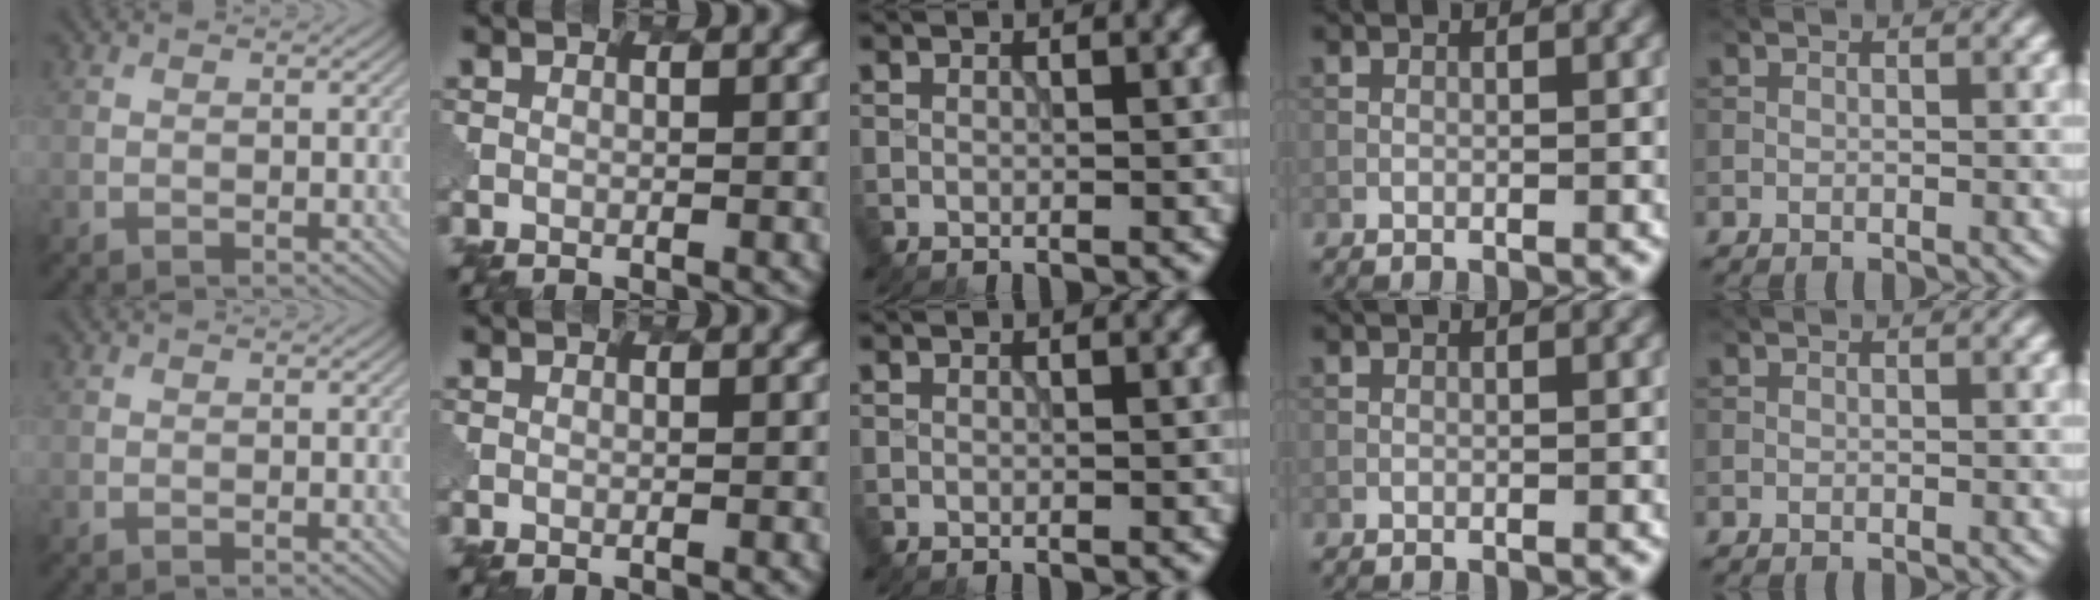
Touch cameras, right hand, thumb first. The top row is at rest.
{}